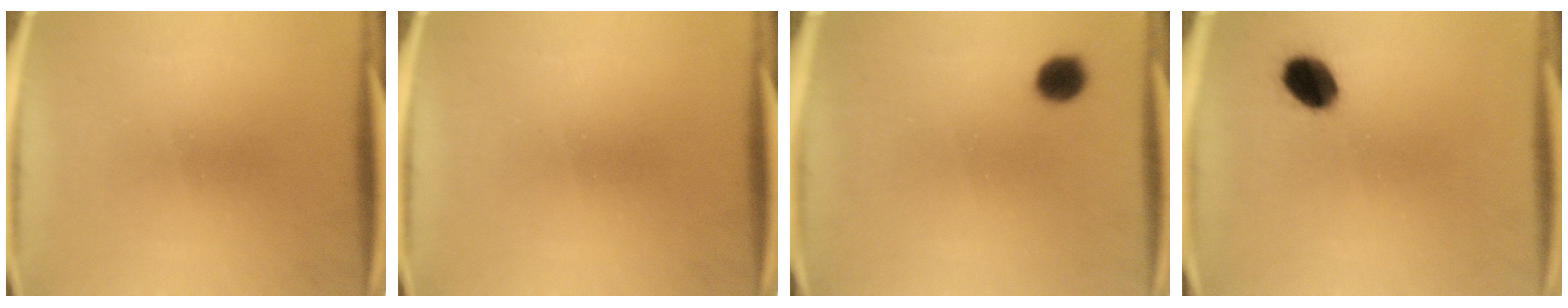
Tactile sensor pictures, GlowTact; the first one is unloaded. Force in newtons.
{"total": 0.0}
{"total": 4.4}
{"total": 7.0}